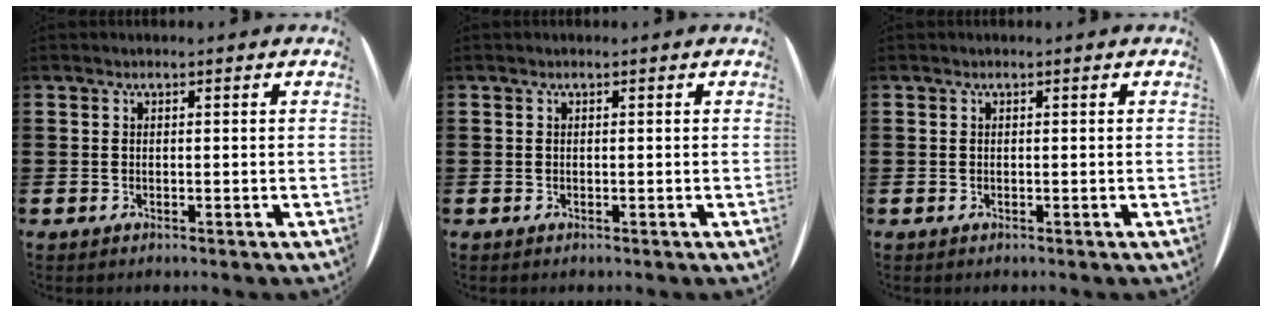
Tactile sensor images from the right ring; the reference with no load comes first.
{"total": 0.0}
{"total": 0.0}